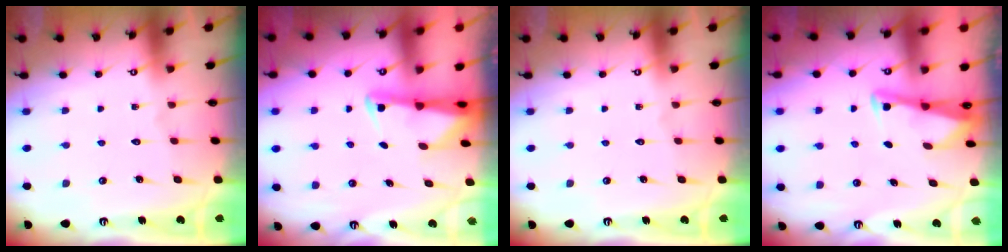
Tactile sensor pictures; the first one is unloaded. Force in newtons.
{"total": 2.2, "press": 2.2, "slide": 0.5}
{"total": 0.0}
{"total": 2.8, "press": 2.8, "slide": 0.3}